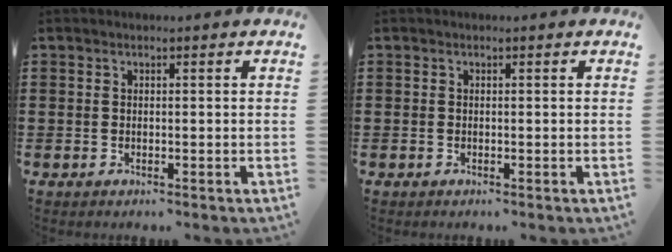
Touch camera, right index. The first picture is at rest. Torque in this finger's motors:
{"motor_torque": [-0.58, 0.84, -0.03, -0.01]}